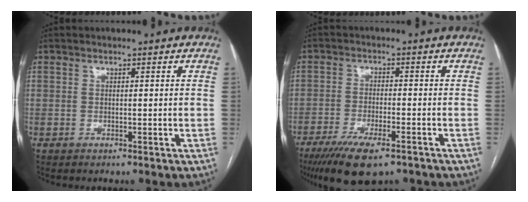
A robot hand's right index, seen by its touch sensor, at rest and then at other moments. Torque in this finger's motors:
{"motor_torque": [1.41, -0.73, 0.43, 0.05]}